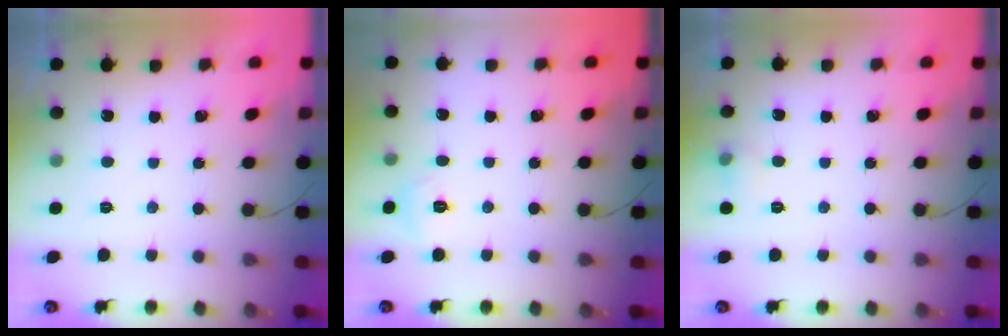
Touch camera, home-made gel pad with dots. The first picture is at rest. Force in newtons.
{"total": 4.1, "press": 3.9, "slide": 1.2}
{"total": 5.5, "press": 5.2, "slide": 1.6}